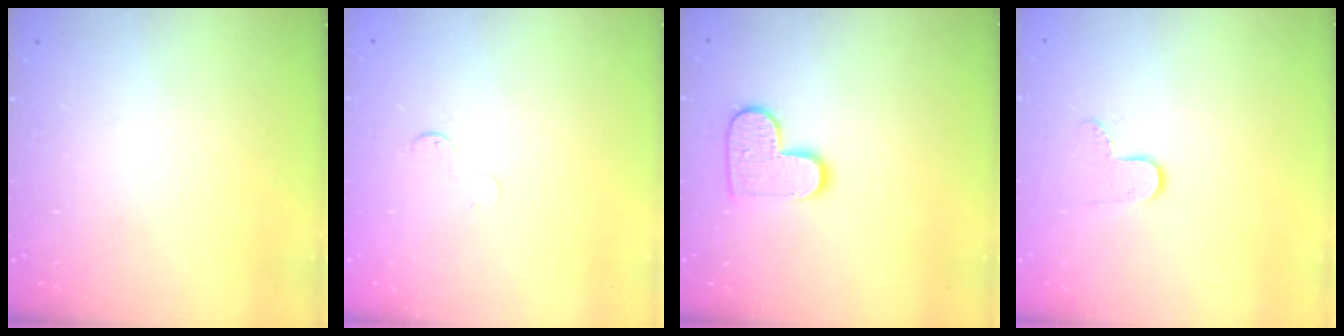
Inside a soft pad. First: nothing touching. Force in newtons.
{"total": 2.6, "press": 2.6, "slide": 0.3}
{"total": 10.1, "press": 10.1, "slide": 0.3}
{"total": 7.0, "press": 7.0, "slide": 0.6}